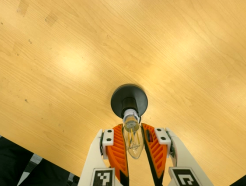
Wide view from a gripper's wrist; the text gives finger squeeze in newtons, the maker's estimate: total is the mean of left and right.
{"total": 10.9, "left": 10.1, "right": 11.7}